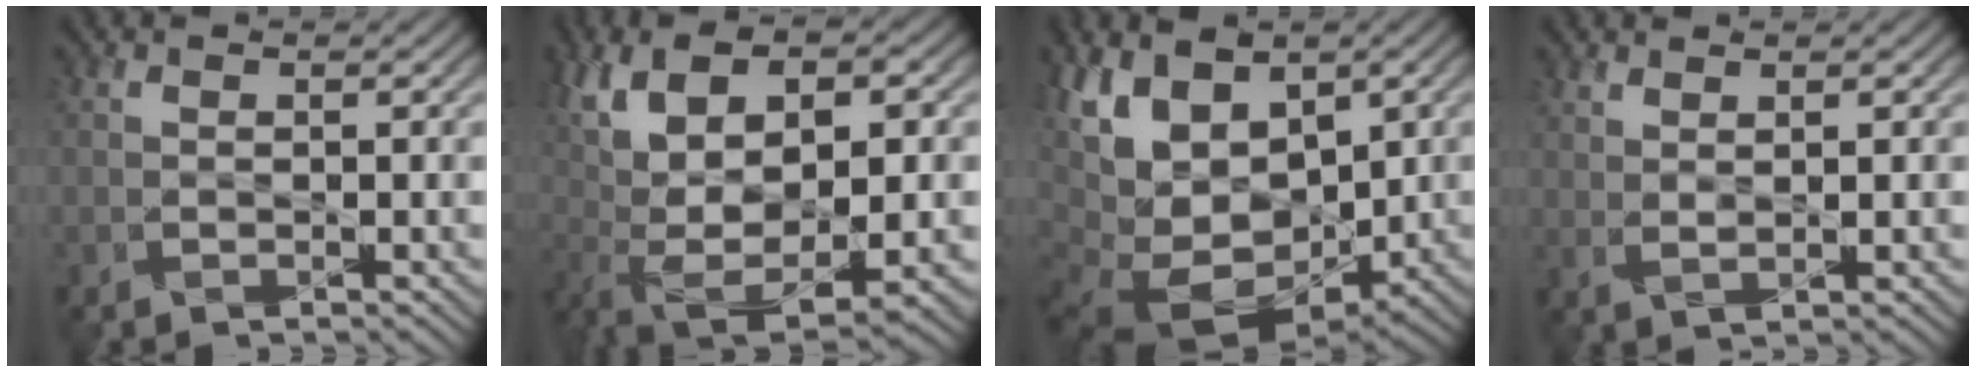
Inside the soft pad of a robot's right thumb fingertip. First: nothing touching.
{"total": 14.7, "force": [0.9, 7.2, 12.8], "torque": [-0.235, 0.003, 0.030]}
{"total": 15.5, "force": [1.2, 10.4, 11.4], "torque": [-0.225, -0.003, 0.054]}
{"total": 1.5, "force": [1.2, -0.2, 0.9], "torque": [-0.015, -0.004, 0.029]}